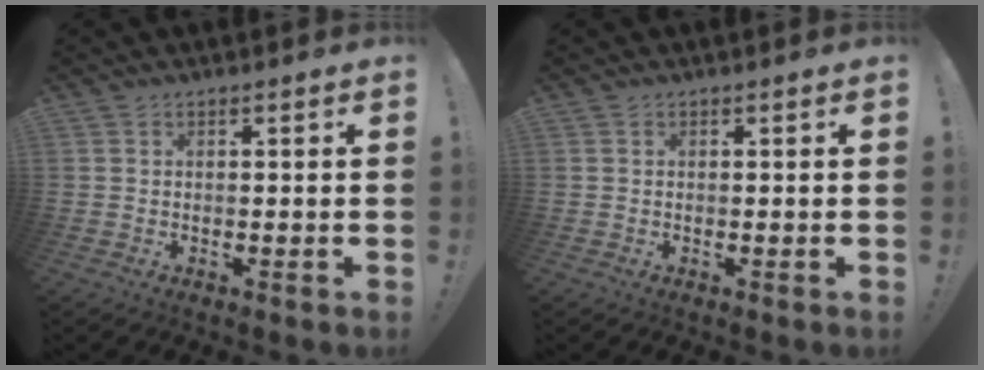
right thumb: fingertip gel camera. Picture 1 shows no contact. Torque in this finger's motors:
{"motor_torque": [-0.02, -0.10, -0.07, -0.15, 0.01]}